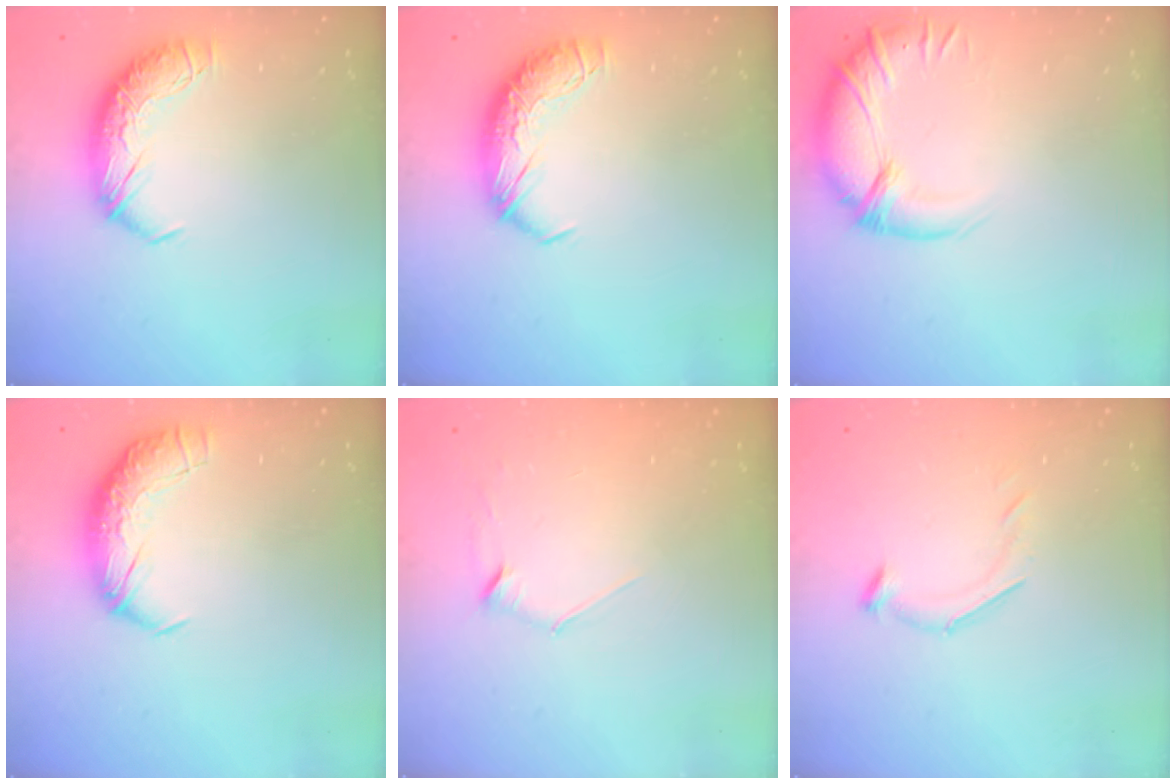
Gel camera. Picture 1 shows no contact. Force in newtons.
{"total": 0.0}
{"total": 3.1, "press": 1.7, "slide": 2.7}
{"total": 2.3, "press": 0.9, "slide": 2.1}
{"total": 7.1, "press": 7.1, "slide": 1.0}
{"total": 5.4, "press": 5.3, "slide": 1.2}